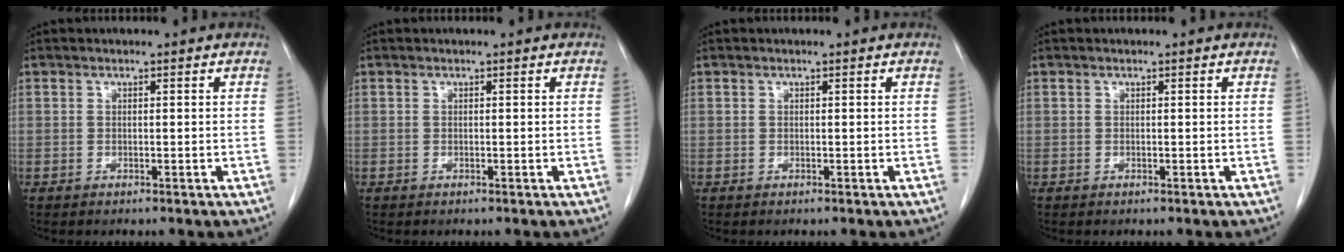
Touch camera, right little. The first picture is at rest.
{"total": 0.0}
{"total": 0.0}
{"total": 0.0}